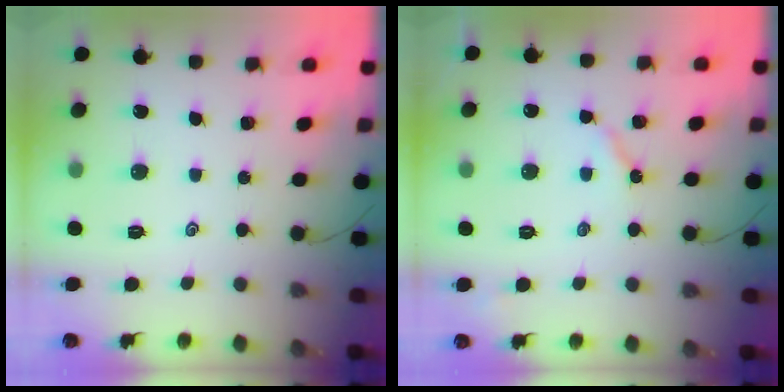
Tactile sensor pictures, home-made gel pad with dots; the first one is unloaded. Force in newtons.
{"total": 4.7, "press": 4.7, "slide": 0.4}